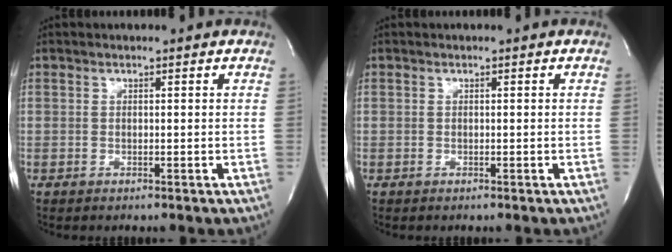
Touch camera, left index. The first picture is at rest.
{"total": 0.0}